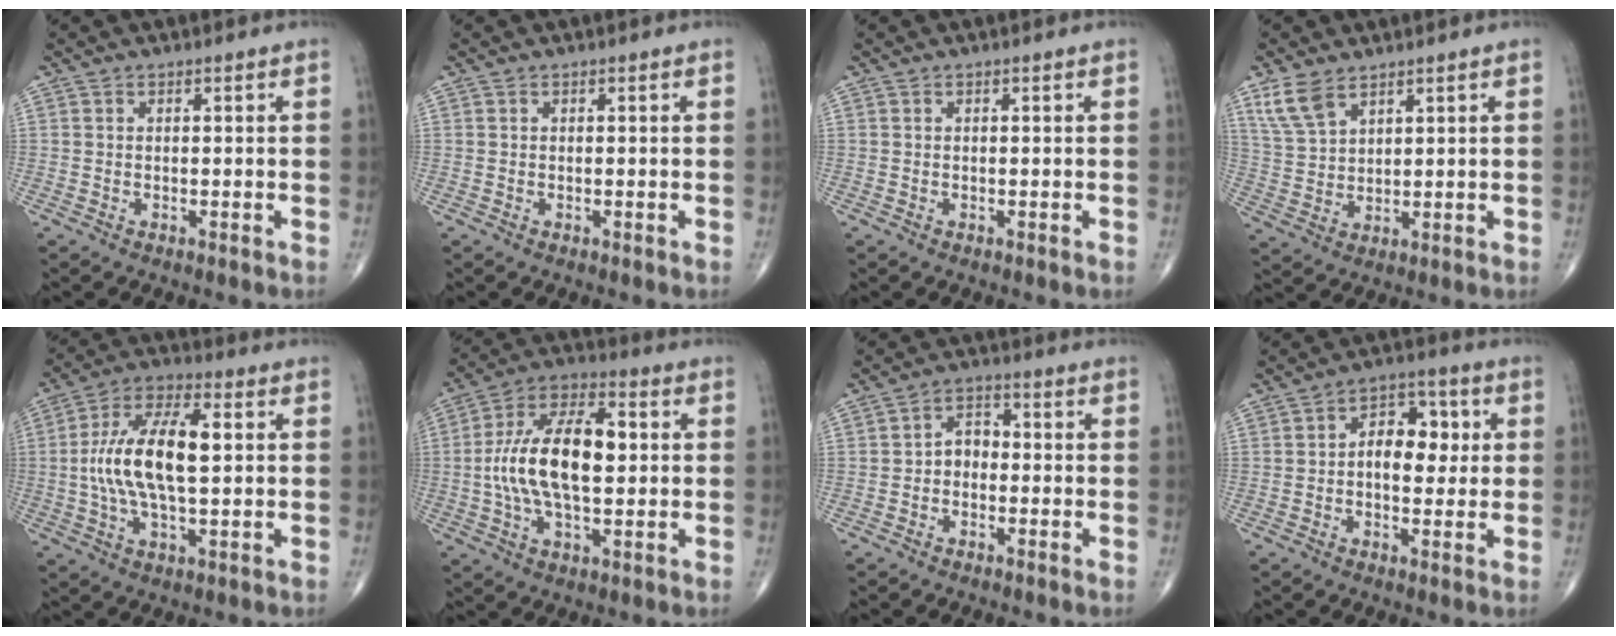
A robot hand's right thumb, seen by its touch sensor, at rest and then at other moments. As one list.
[{"total": 0.0}, {"total": 0.0}, {"total": 6.6, "force": [4.4, 3.2, 3.7], "torque": [-0.070, -0.013, 0.098]}, {"total": 15.4, "force": [1.0, 6.7, 13.9], "torque": [-0.267, 0.020, 0.014]}, {"total": 17.3, "force": [0.6, 8.4, 15.1], "torque": [-0.276, 0.024, 0.006]}, {"total": 4.4, "force": [-0.9, 3.3, 2.9], "torque": [-0.029, 0.021, -0.027]}, {"total": 9.3, "force": [0.7, 5.9, 7.1], "torque": [-0.073, 0.019, 0.006]}]